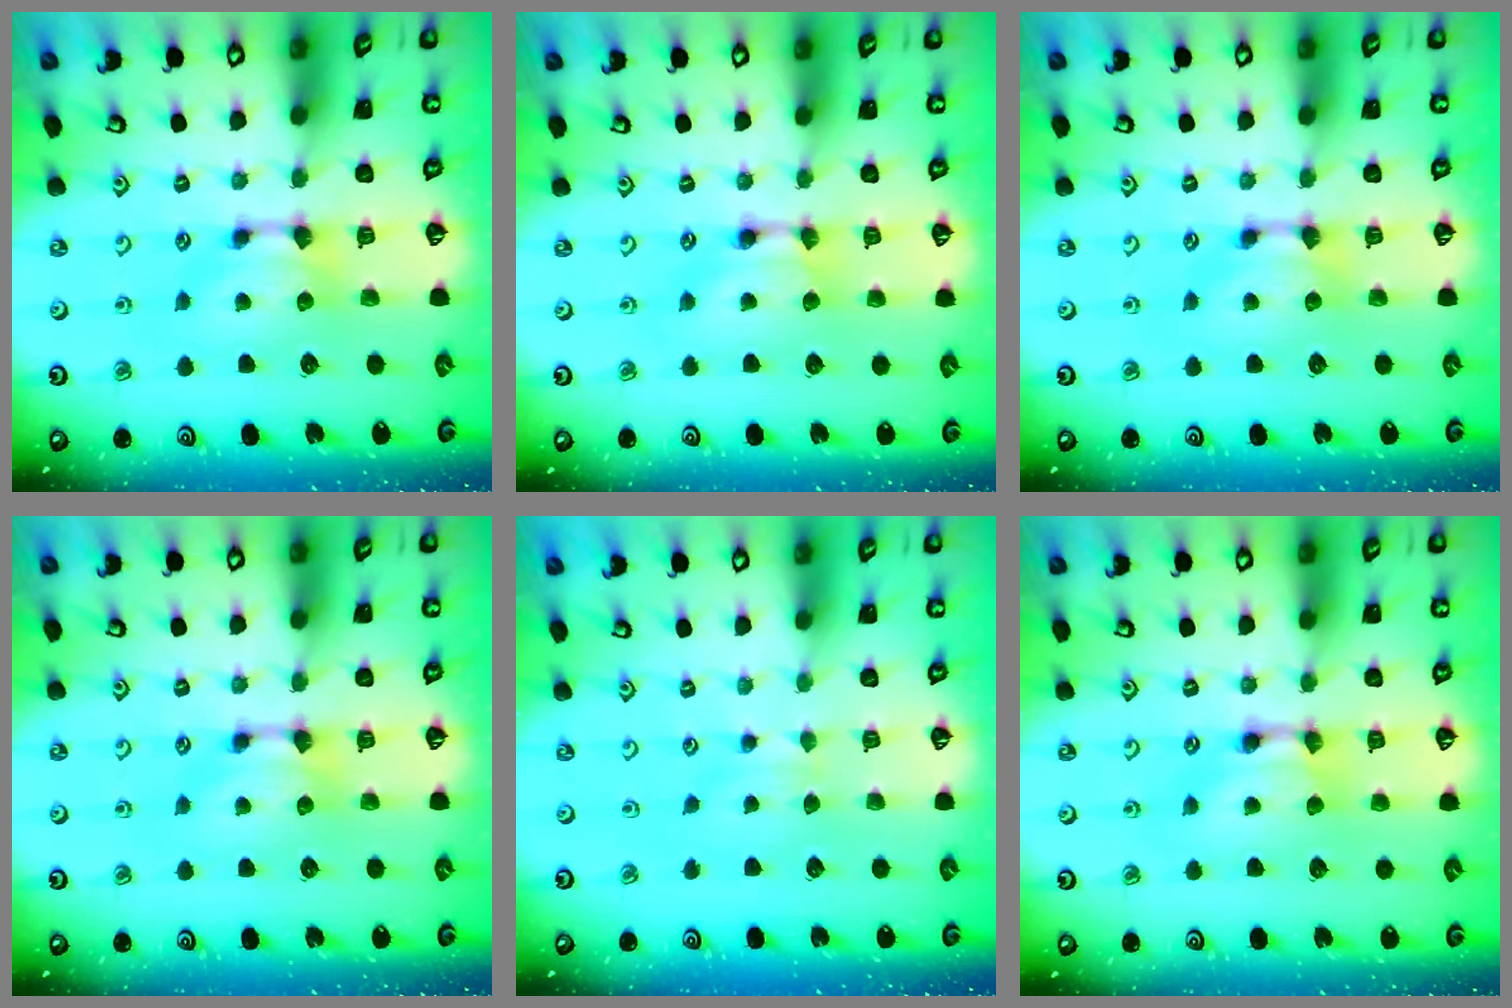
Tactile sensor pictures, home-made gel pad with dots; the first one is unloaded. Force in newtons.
{"total": 1.6, "press": 1.6, "slide": 0.1}
{"total": 0.0}
{"total": 0.0}
{"total": 2.1, "press": 2.0, "slide": 0.4}
{"total": 1.9, "press": 1.9, "slide": 0.1}